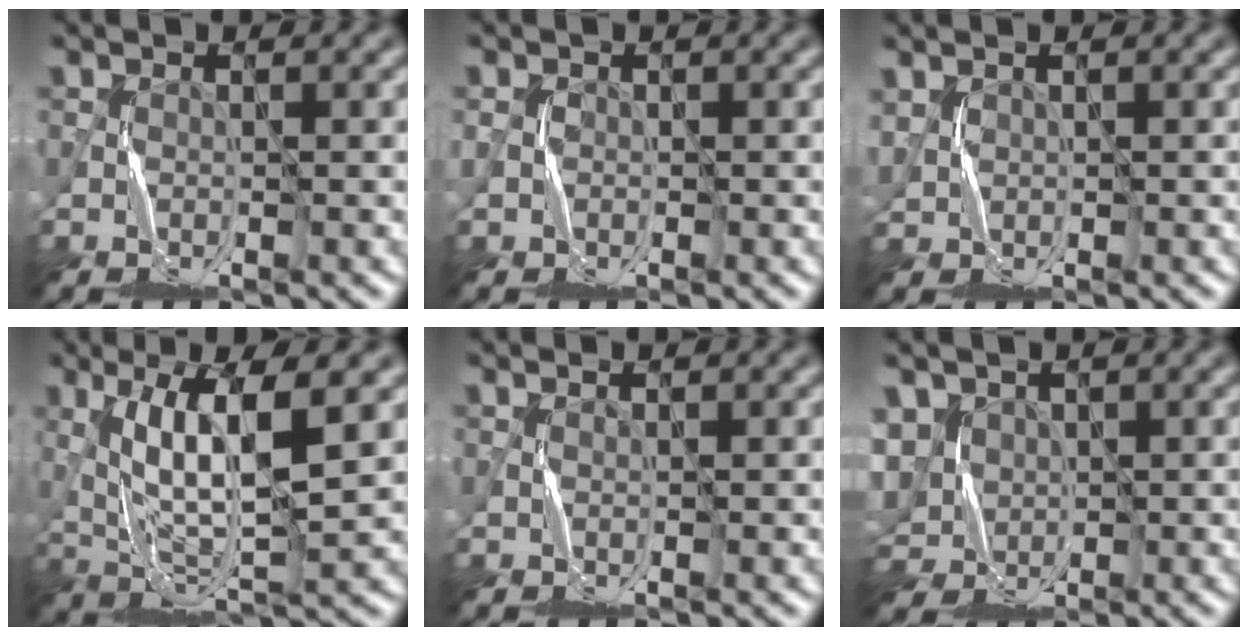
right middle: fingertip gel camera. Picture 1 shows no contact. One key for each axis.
{"total": 1.2, "fx": -0.1, "fy": 1.2, "fz": 0.2, "tx": -0.005, "ty": -0.001, "tz": -0.002}
{"total": 1.0, "fx": 0.8, "fy": 0.7, "fz": 0.1, "tx": -0.009, "ty": 0.003, "tz": 0.023}
{"total": 7.9, "fx": 1.9, "fy": 1.7, "fz": 7.5, "tx": -0.147, "ty": -0.002, "tz": 0.044}
{"total": 0.6, "fx": 0.4, "fy": -0.4, "fz": 0.1, "tx": -0.009, "ty": -0.001, "tz": 0.004}
{"total": 5.8, "fx": 1.5, "fy": 4.7, "fz": 3.0, "tx": -0.097, "ty": 0.016, "tz": 0.037}